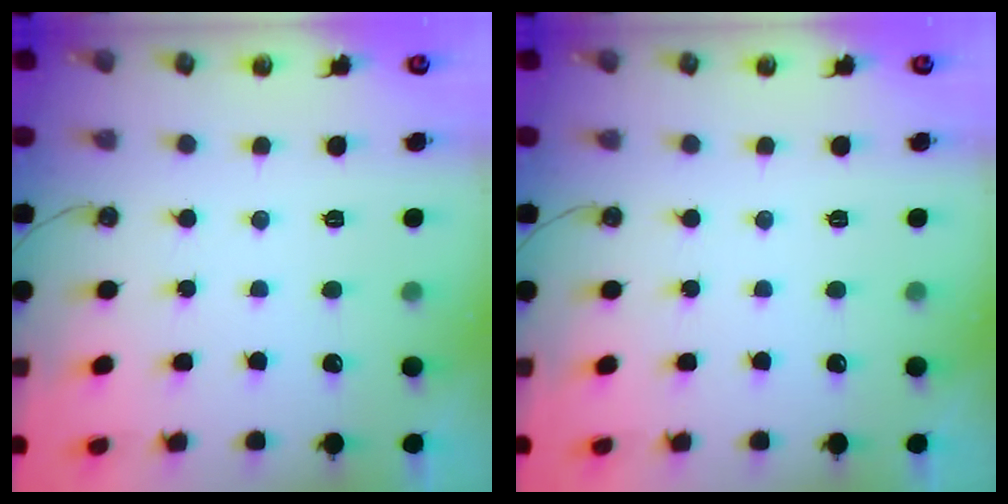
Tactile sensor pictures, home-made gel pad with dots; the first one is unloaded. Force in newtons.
{"total": 0.0}